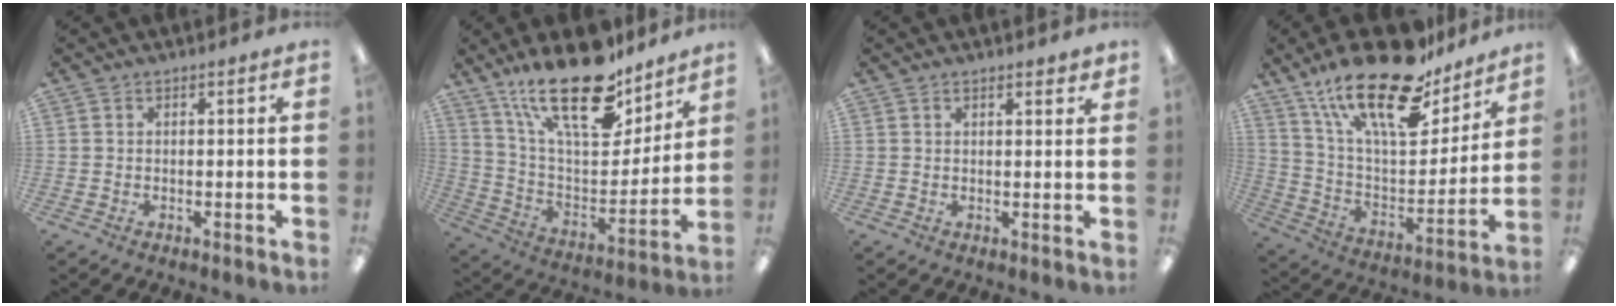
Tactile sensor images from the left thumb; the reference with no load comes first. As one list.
[{"total": 25.1, "force": [17.8, 10.0, 14.7], "torque": [-0.253, -0.110, 0.305]}, {"total": 1.8, "force": [1.5, 0.4, 0.8], "torque": [-0.010, -0.004, 0.026]}, {"total": 25.6, "force": [17.7, 9.8, 15.6], "torque": [-0.254, -0.105, 0.305]}]